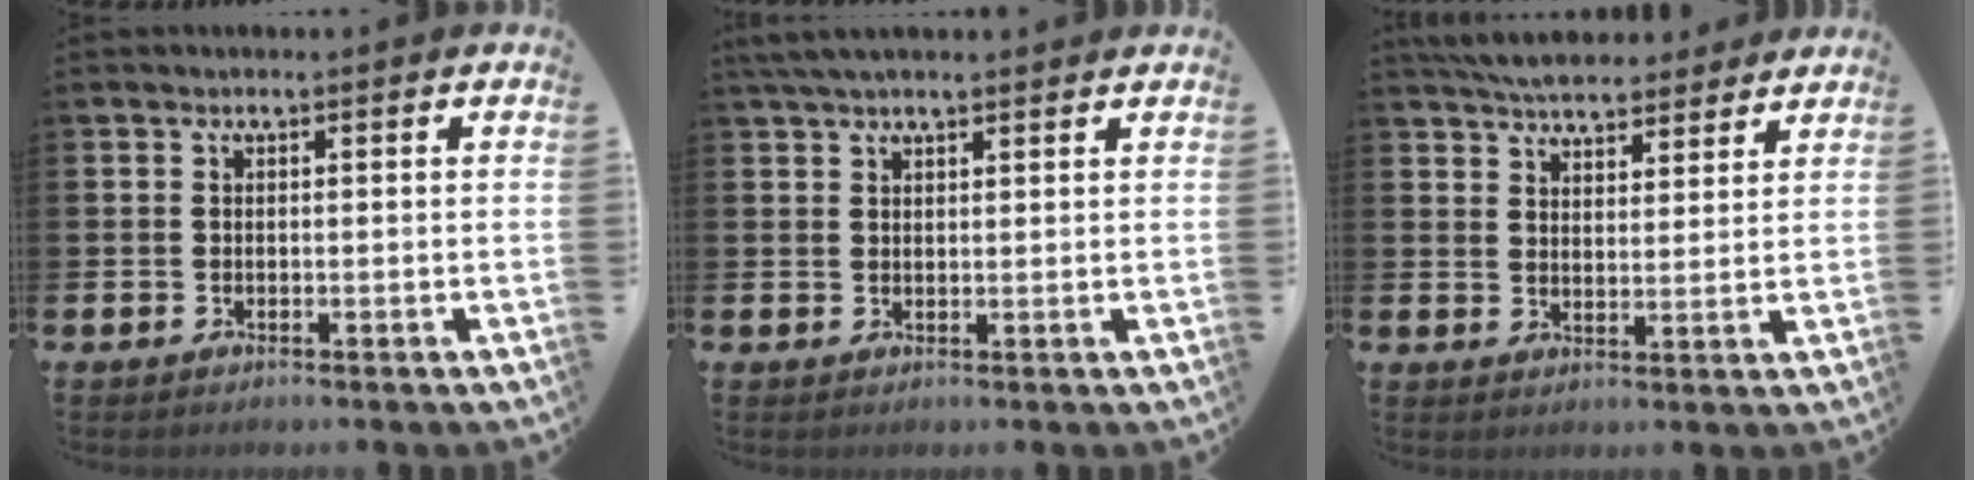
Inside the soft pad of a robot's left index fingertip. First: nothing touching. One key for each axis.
{"total": 3.4, "fx": 2.8, "fy": 0.8, "fz": 1.6, "tx": -0.031, "ty": -0.003, "tz": 0.052}
{"total": 5.8, "fx": 5.6, "fy": 1.2, "fz": 0.8, "tx": -0.027, "ty": -0.029, "tz": 0.102}